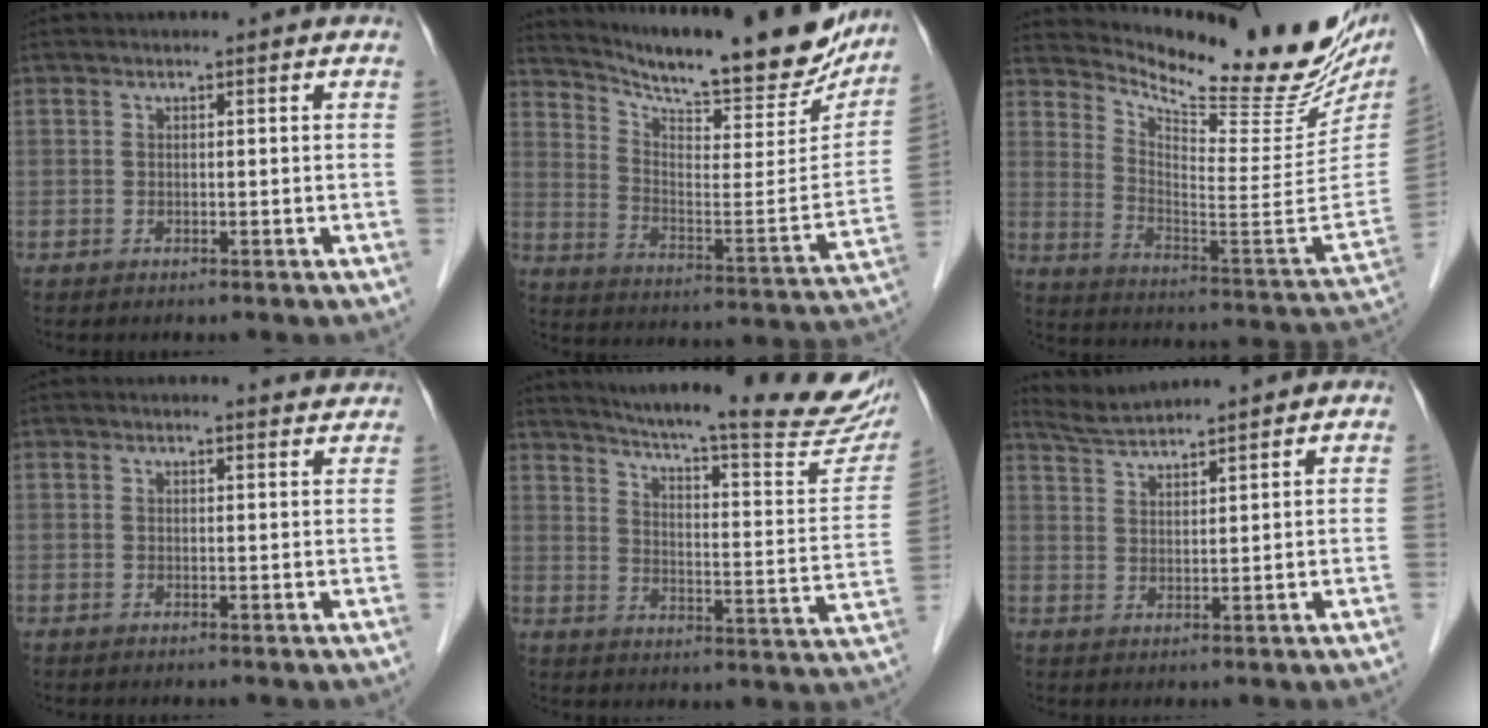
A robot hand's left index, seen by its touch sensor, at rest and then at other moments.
{"total": 25.6, "force": [22.4, 4.5, 11.5], "torque": [-0.186, -0.051, 0.305]}
{"total": 25.3, "force": [22.1, 5.0, 11.4], "torque": [-0.181, -0.073, 0.301]}
{"total": 3.1, "force": [3.1, 0.1, 0.2], "torque": [-0.008, -0.004, 0.025]}
{"total": 27.9, "force": [24.6, 1.7, 13.1], "torque": [-0.198, -0.077, 0.311]}
{"total": 5.5, "force": [5.3, -0.7, 1.1], "torque": [-0.029, 0.020, 0.103]}